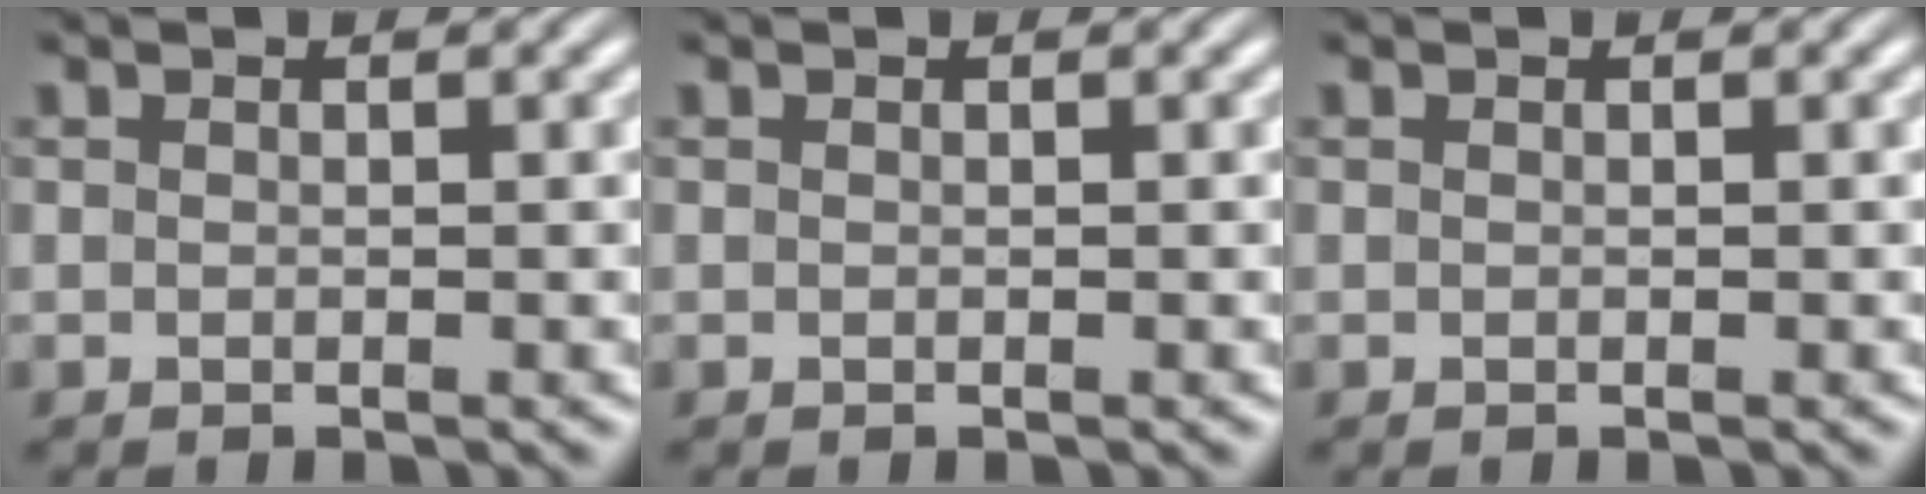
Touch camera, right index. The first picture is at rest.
{"total": 0.0}
{"total": 0.0}